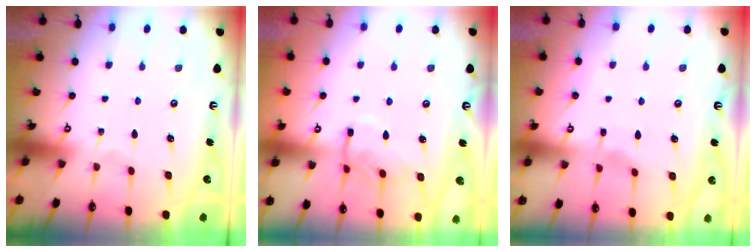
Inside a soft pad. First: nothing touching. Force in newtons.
{"total": 10.8, "press": 10.8, "slide": 0.7}
{"total": 2.6, "press": 2.6, "slide": 0.4}